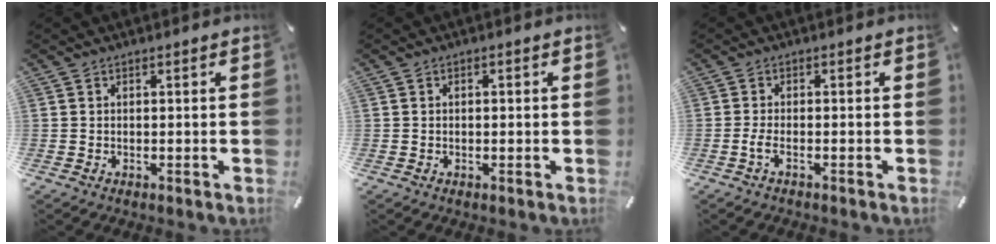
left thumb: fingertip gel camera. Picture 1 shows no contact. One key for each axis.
{"total": 0.8, "fx": -0.1, "fy": 0.4, "fz": 0.6, "tx": -0.013, "ty": 0.001, "tz": -0.003}
{"total": 2.4, "fx": -1.1, "fy": 0.7, "fz": 2.0, "tx": -0.049, "ty": -0.003, "tz": -0.024}